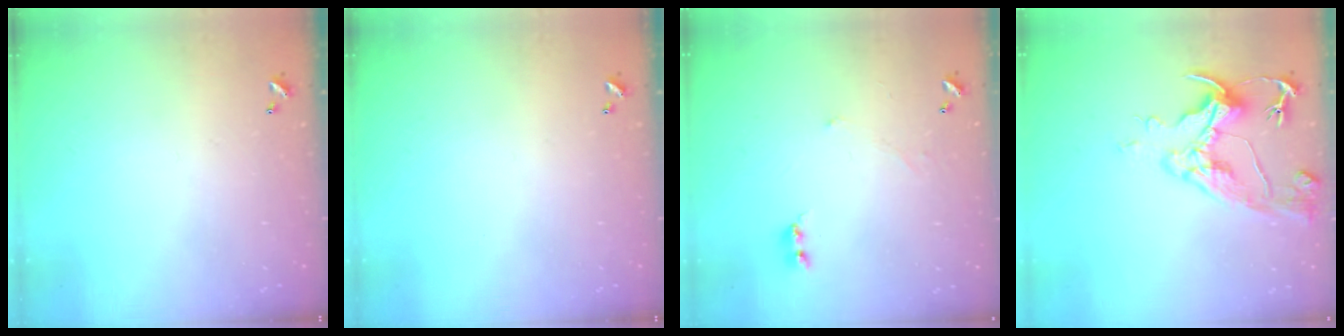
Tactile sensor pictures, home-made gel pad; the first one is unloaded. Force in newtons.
{"total": 0.0}
{"total": 0.0}
{"total": 9.6, "press": 9.5, "slide": 1.5}